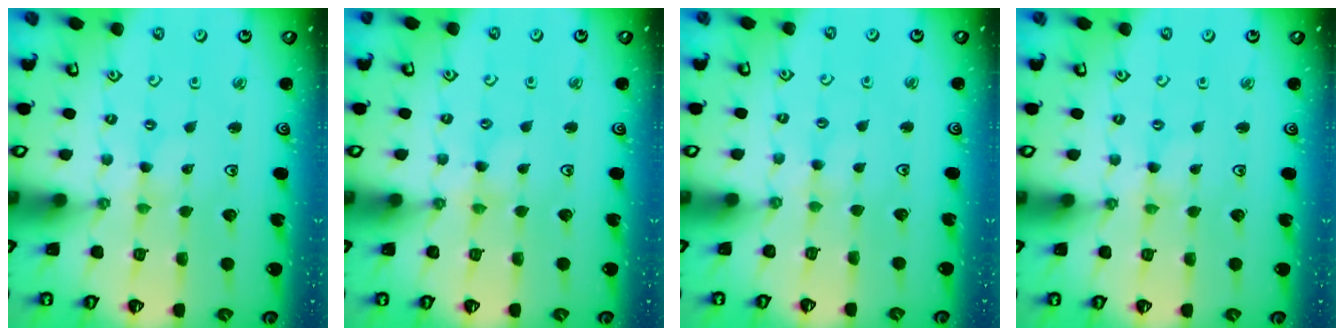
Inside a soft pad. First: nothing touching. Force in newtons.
{"total": 2.5, "press": 2.5, "slide": 0.2}
{"total": 0.6, "press": 0.6, "slide": 0.2}
{"total": 0.0}